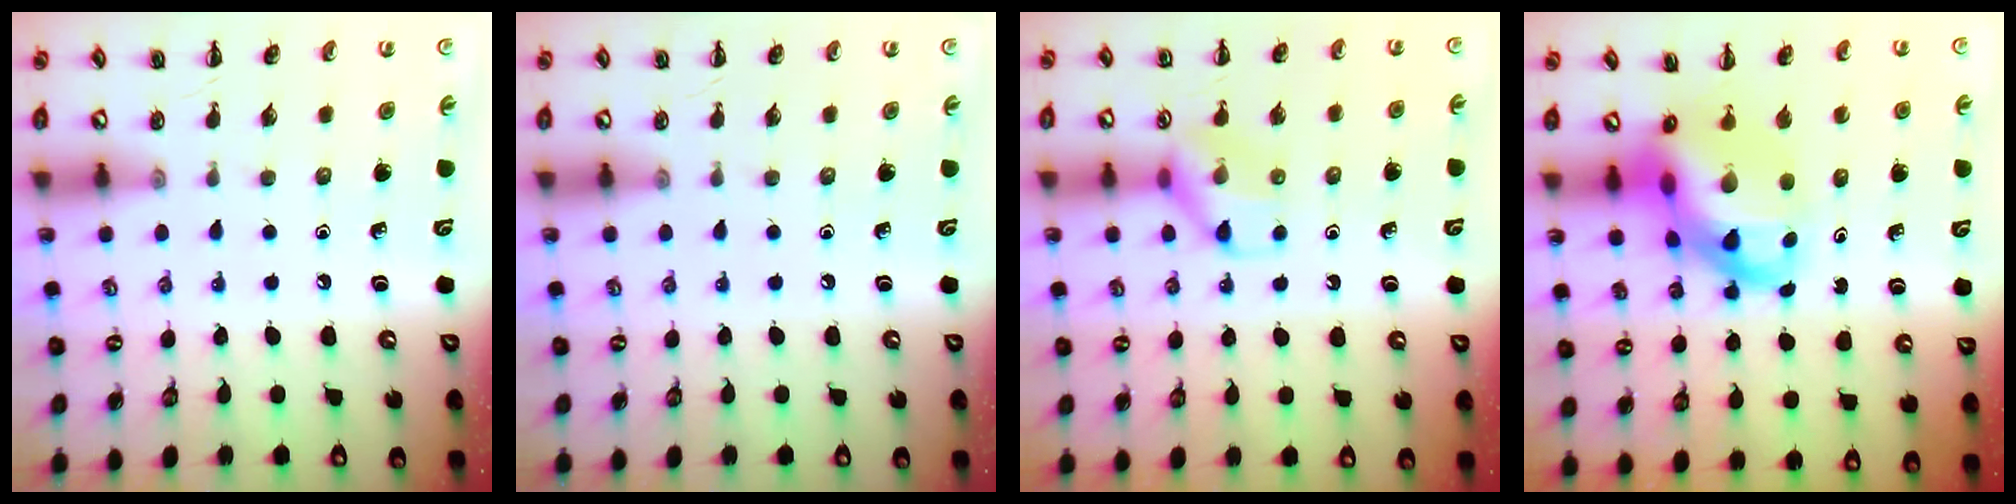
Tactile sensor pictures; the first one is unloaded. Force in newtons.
{"total": 0.0}
{"total": 11.2, "press": 11.1, "slide": 1.3}
{"total": 12.8, "press": 12.3, "slide": 3.4}